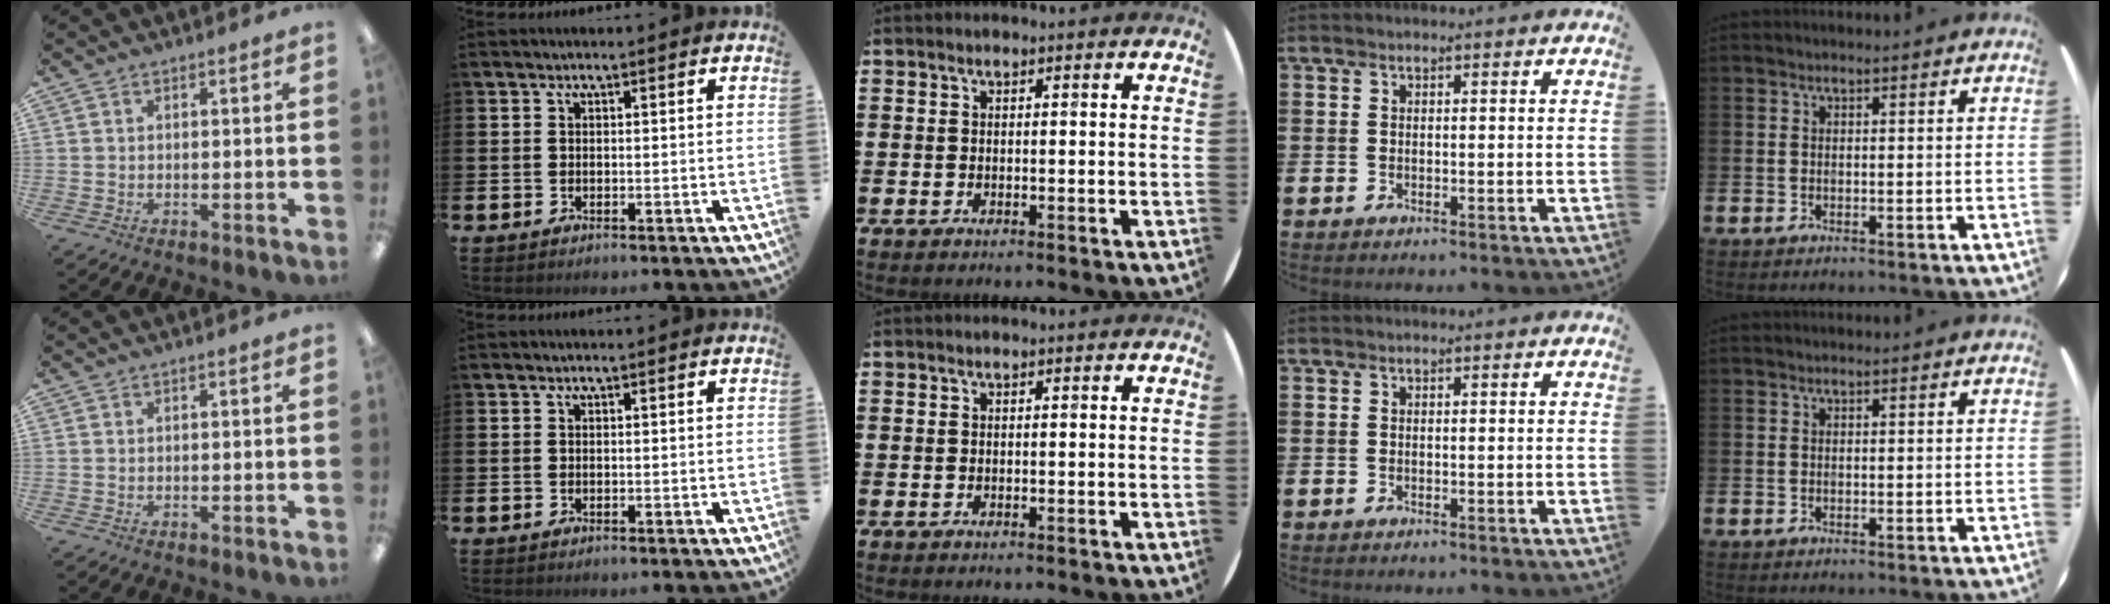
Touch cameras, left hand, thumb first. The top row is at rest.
{}